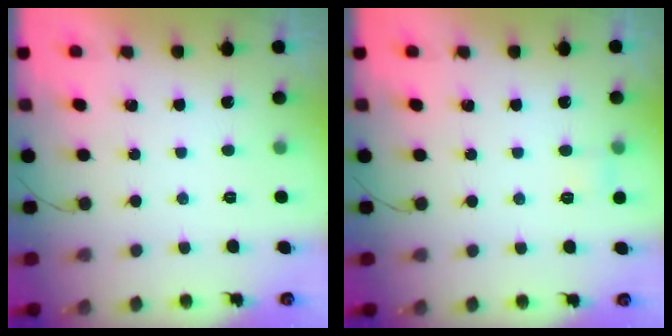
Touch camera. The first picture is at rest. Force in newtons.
{"total": 2.6, "press": 2.4, "slide": 1.0}